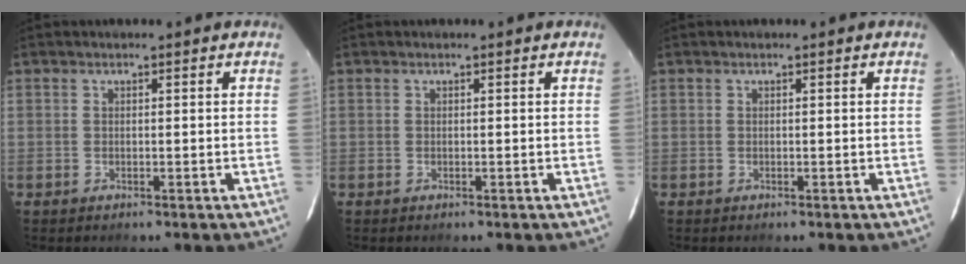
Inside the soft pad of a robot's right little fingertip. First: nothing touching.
{"total": 0.0}
{"total": 0.0}